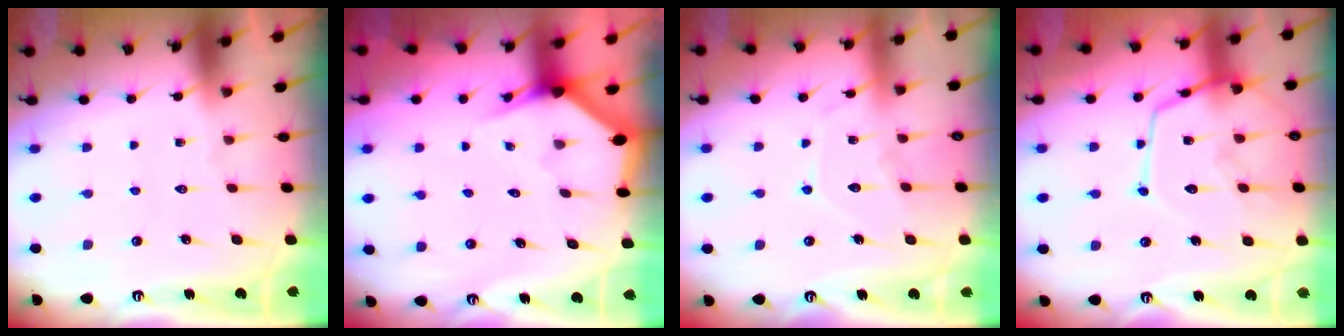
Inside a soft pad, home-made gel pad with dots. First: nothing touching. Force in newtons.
{"total": 2.8, "press": 2.8, "slide": 0.2}
{"total": 9.2, "press": 9.2, "slide": 0.8}
{"total": 15.2, "press": 15.1, "slide": 1.4}